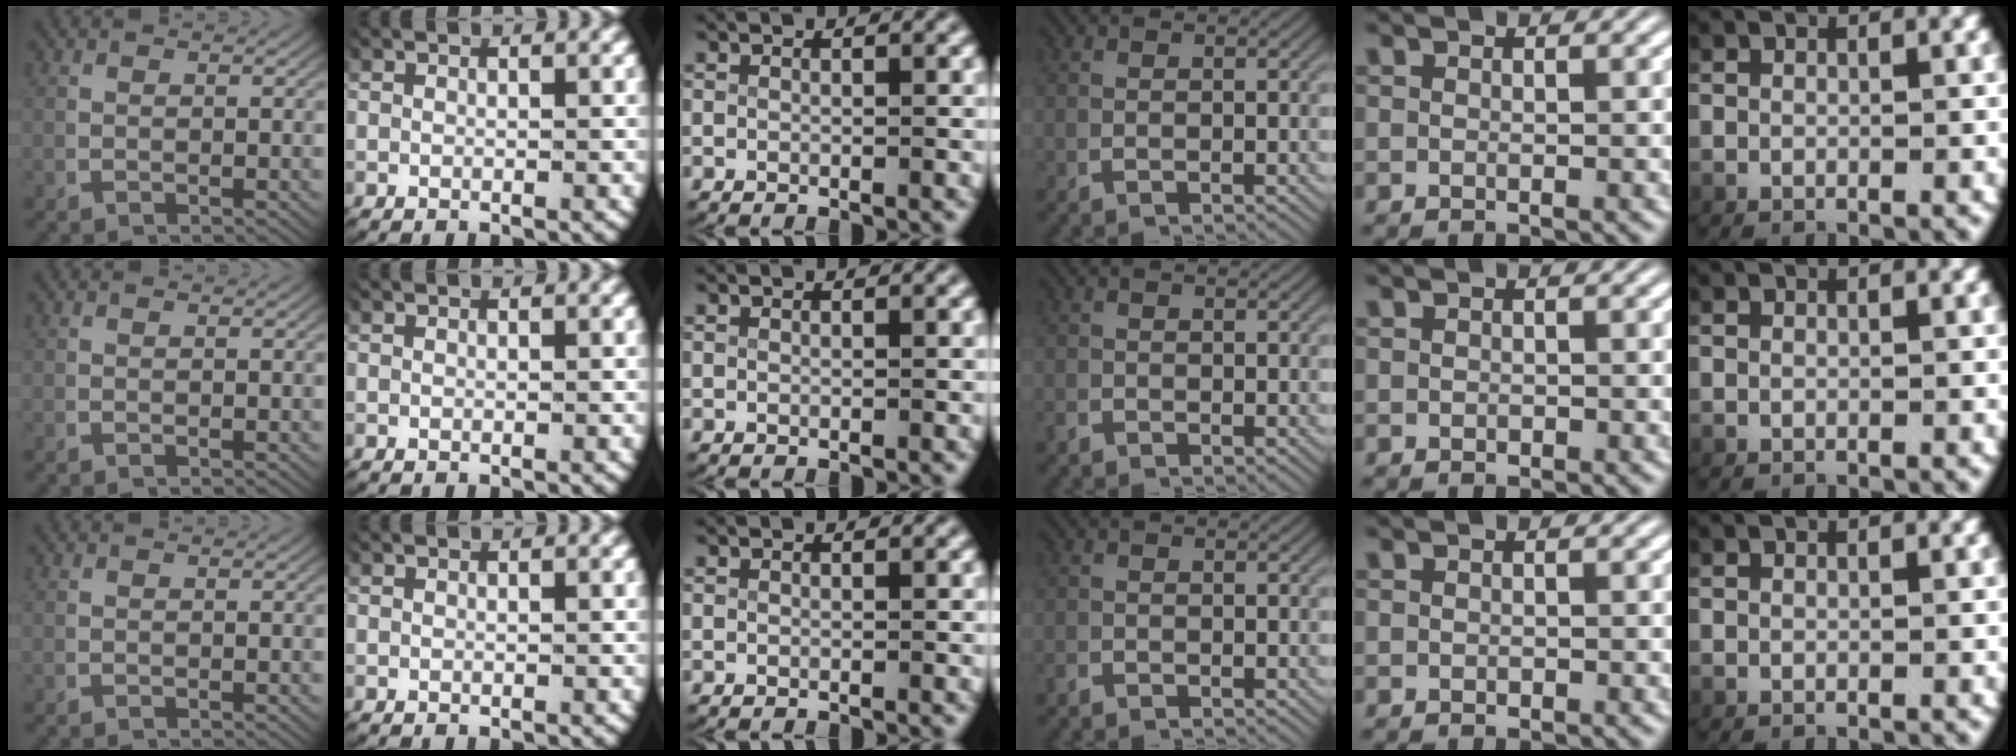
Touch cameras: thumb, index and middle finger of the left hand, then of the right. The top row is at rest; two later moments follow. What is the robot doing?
{"motion": "lift_and_place", "object": "paper"}